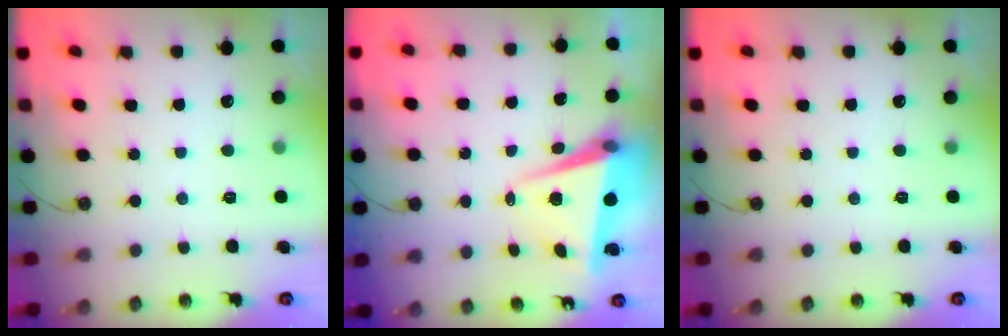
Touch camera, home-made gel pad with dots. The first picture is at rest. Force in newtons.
{"total": 7.3, "press": 7.1, "slide": 1.3}
{"total": 0.0}